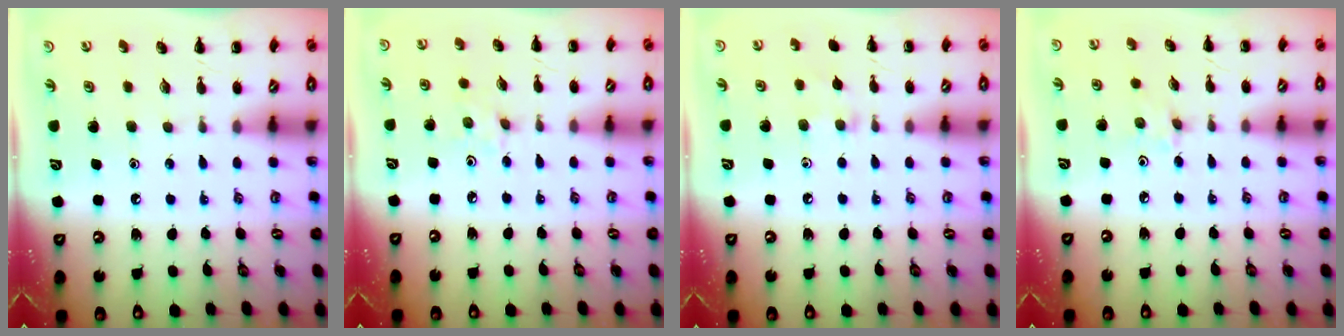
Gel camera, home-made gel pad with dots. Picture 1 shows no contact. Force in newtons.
{"total": 2.5, "press": 2.4, "slide": 0.9}
{"total": 6.5, "press": 6.2, "slide": 1.8}
{"total": 1.7, "press": 1.6, "slide": 0.6}